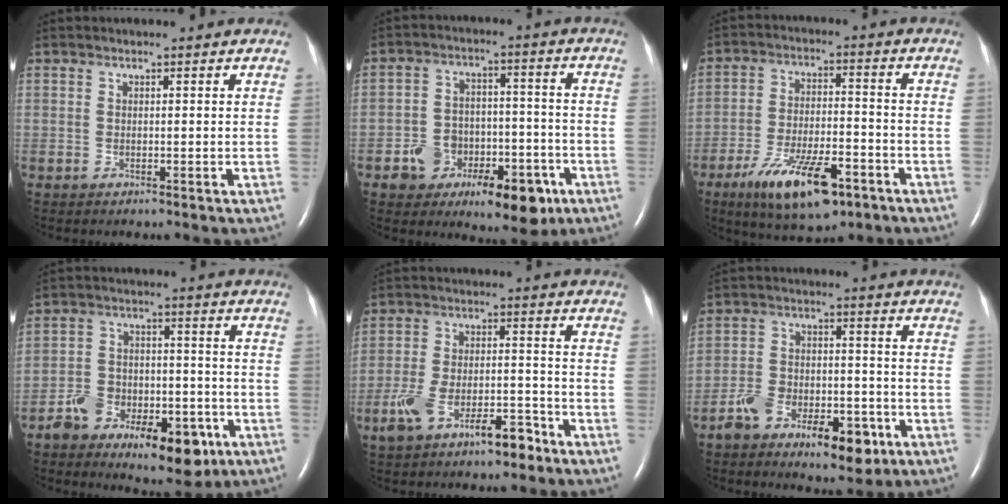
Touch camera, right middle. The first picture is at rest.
{"total": 11.6, "force": [-5.7, 6.9, 7.3], "torque": [-0.098, 0.027, -0.075]}
{"total": 13.5, "force": [-7.9, 4.3, 10.1], "torque": [-0.183, -0.011, -0.126]}
{"total": 13.8, "force": [-7.5, 6.7, 9.4], "torque": [-0.142, 0.015, -0.110]}
{"total": 9.4, "force": [-5.8, 3.6, 6.5], "torque": [-0.132, 0.015, -0.094]}
{"total": 11.5, "force": [-6.5, 5.1, 8.0], "torque": [-0.134, 0.014, -0.099]}